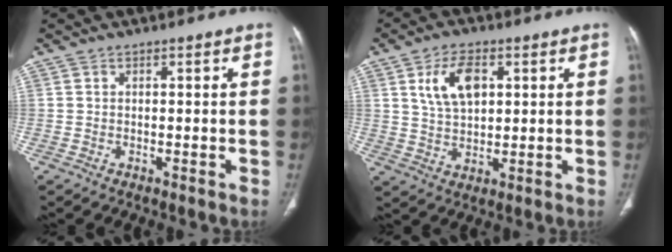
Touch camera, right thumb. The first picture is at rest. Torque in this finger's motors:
{"motor_torque": [-0.90, 1.14, 0.85, 0.25, 0.08]}